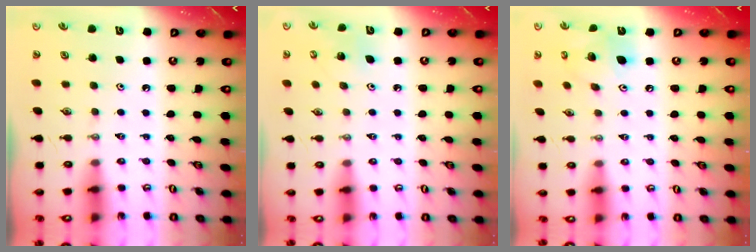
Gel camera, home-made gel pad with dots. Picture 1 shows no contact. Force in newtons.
{"total": 7.4, "press": 7.4, "slide": 0.4}
{"total": 13.9, "press": 13.7, "slide": 2.4}